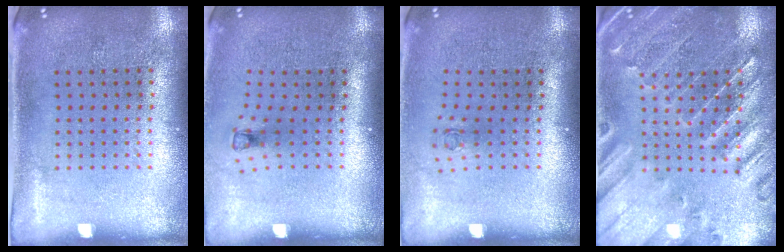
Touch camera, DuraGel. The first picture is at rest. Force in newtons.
{"total": 0.7, "press": 0.4, "slide": 0.6}
{"total": 0.7, "press": 0.3, "slide": 0.6}
{"total": 1.0, "press": 0.9, "slide": 0.3}